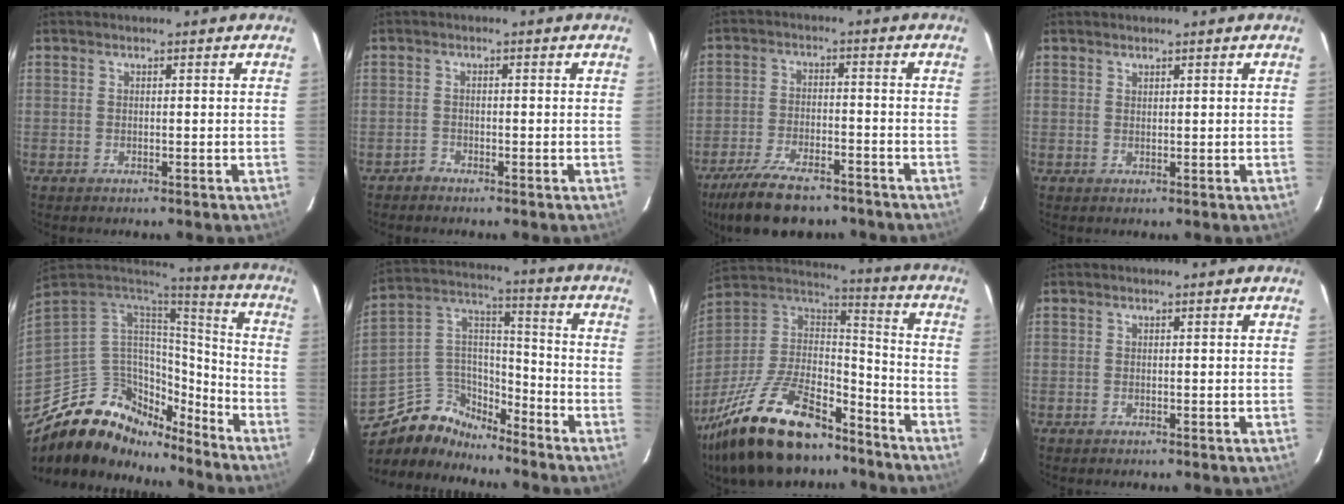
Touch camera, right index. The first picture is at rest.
{"total": 1.1, "force": [-0.9, 0.4, -0.3], "torque": [0.006, 0.005, -0.020]}
{"total": 14.7, "force": [-11.4, 5.5, 7.4], "torque": [-0.165, -0.019, -0.187]}
{"total": 0.7, "force": [0.6, 0.2, 0.1], "torque": [-0.001, 0.001, 0.013]}
{"total": 19.0, "force": [-14.1, 10.2, 7.4], "torque": [-0.160, 0.022, -0.231]}
{"total": 10.0, "force": [-8.5, 5.2, 1.2], "torque": [-0.053, 0.065, -0.171]}
{"total": 28.9, "force": [-20.2, 11.8, 16.9], "torque": [-0.341, -0.008, -0.329]}
{"total": 0.0}